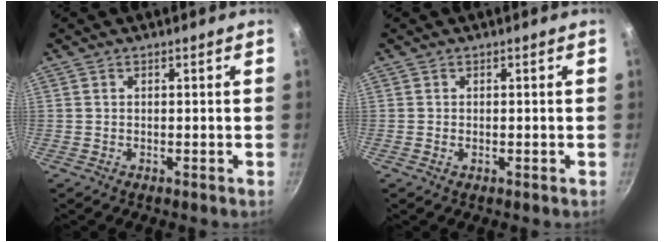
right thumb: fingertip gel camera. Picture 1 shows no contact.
{"total": 0.6, "force": [-0.1, 0.4, 0.5], "torque": [-0.009, 0.001, -0.003]}